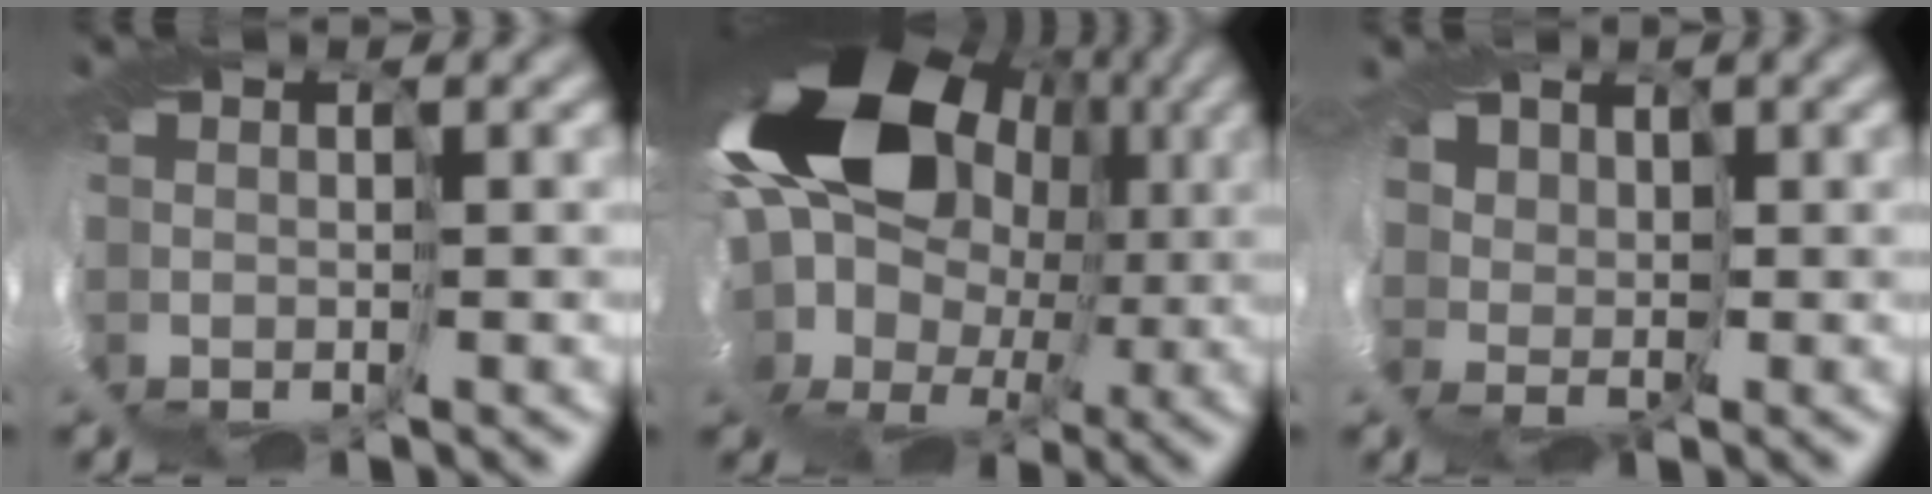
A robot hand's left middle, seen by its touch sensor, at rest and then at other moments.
{"total": 19.7, "force": [3.1, 15.0, 12.3], "torque": [-0.226, 0.011, -0.018]}
{"total": 4.4, "force": [2.9, 3.2, 0.7], "torque": [-0.018, 0.025, 0.006]}